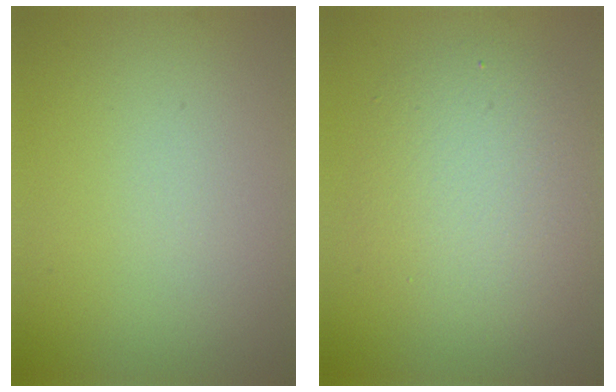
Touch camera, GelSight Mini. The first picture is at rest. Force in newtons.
{"total": 5.3, "press": 5.2, "slide": 0.5}